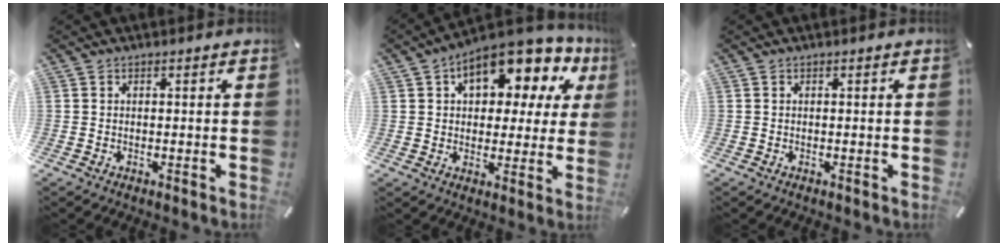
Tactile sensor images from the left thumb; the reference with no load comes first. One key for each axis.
{"total": 14.4, "fx": 7.5, "fy": 8.0, "fz": 9.4, "tx": -0.134, "ty": -0.045, "tz": 0.127}
{"total": 0.0}